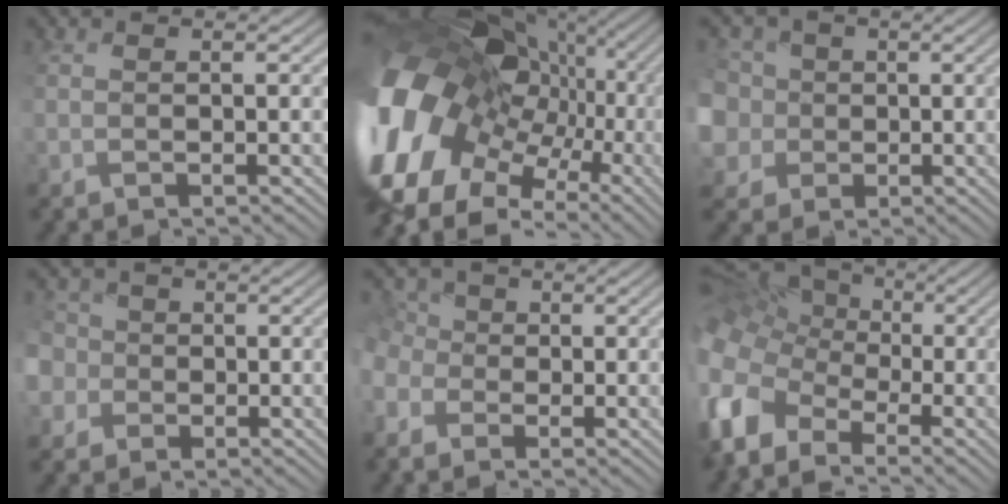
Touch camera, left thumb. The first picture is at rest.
{"total": 20.7, "force": [-0.7, 15.8, 13.3], "torque": [-0.325, -0.007, 0.005]}
{"total": 8.6, "force": [1.4, 8.0, 2.8], "torque": [-0.119, 0.010, -0.002]}
{"total": 5.8, "force": [0.0, 5.5, 1.7], "torque": [-0.076, 0.009, -0.028]}
{"total": 5.8, "force": [-1.7, 4.8, 2.7], "torque": [-0.091, 0.003, -0.040]}
{"total": 12.6, "force": [-2.2, 9.8, 7.7], "torque": [-0.236, -0.020, -0.013]}